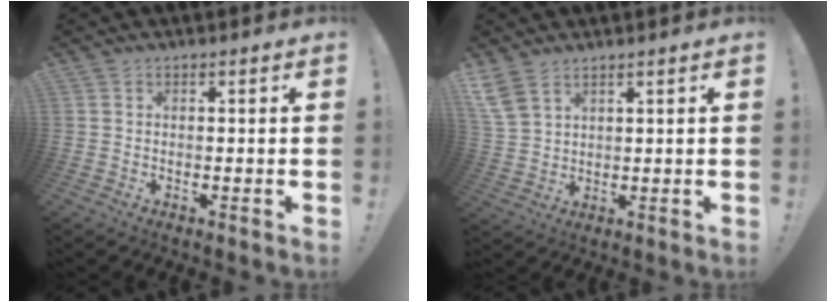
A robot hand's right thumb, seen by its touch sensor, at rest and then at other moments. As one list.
[{"total": 6.8, "force": [4.6, 3.4, 3.6], "torque": [-0.079, -0.016, 0.093]}]